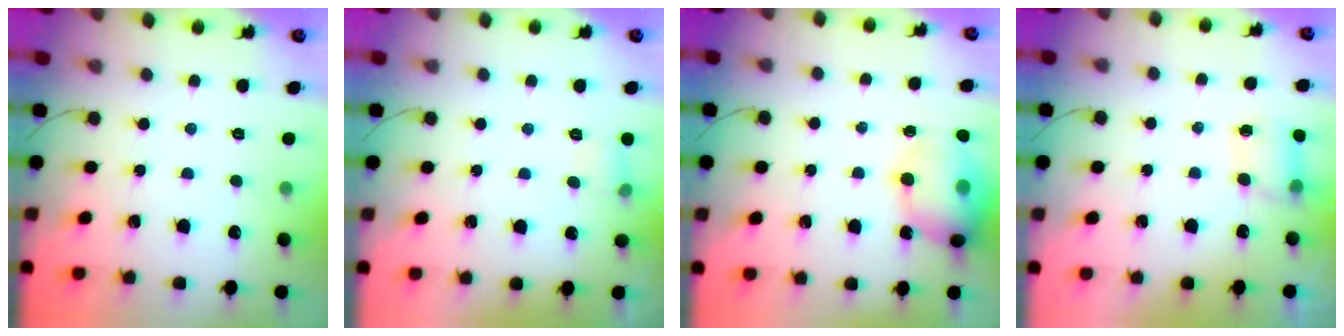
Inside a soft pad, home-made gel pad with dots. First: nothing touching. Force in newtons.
{"total": 4.5, "press": 4.3, "slide": 1.4}
{"total": 16.2, "press": 15.2, "slide": 5.6}
{"total": 5.6, "press": 5.6, "slide": 0.6}